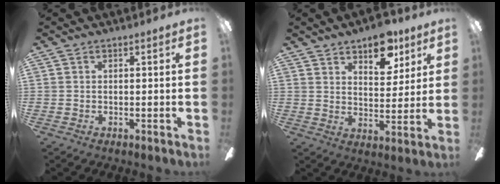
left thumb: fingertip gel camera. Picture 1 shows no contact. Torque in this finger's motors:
{"motor_torque": [0.20, 0.30, 0.03, -0.19, 0.03]}